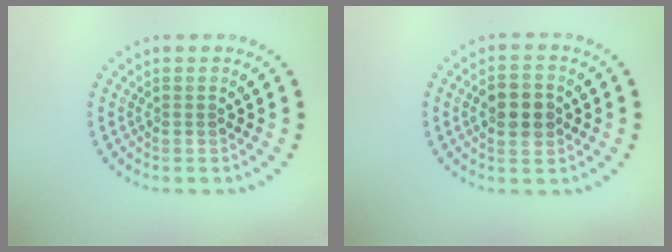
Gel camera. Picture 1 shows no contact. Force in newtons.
{"total": 3.8, "press": 3.8, "slide": 0.1}